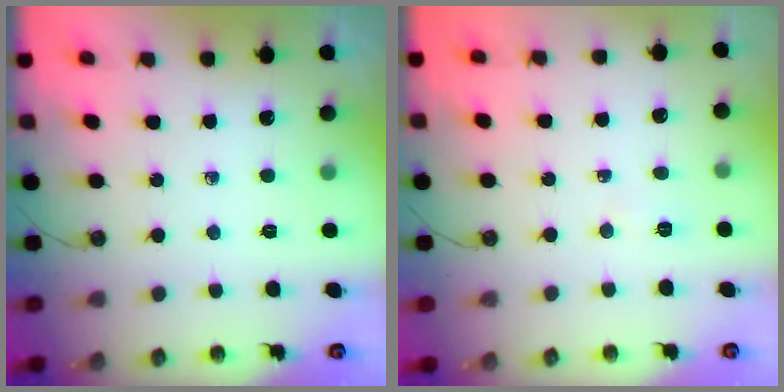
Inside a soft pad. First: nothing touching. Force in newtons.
{"total": 2.6, "press": 2.4, "slide": 0.9}